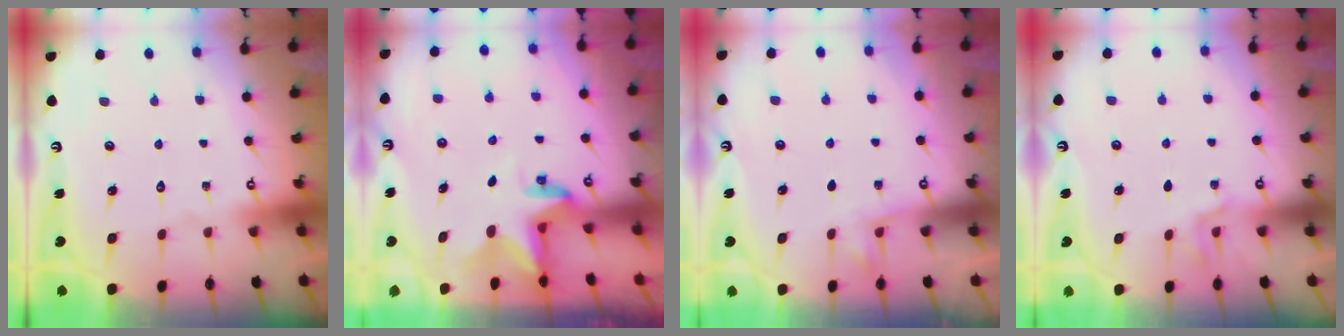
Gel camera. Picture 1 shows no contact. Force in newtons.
{"total": 2.8, "press": 2.8, "slide": 0.2}
{"total": 3.0, "press": 3.0, "slide": 0.4}
{"total": 1.8, "press": 0.9, "slide": 1.5}